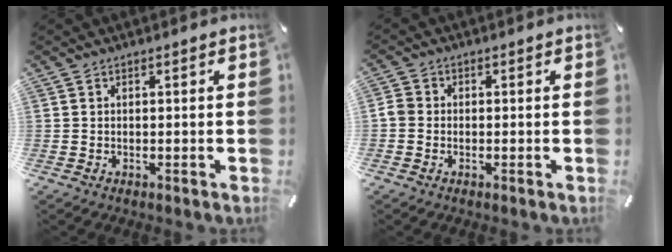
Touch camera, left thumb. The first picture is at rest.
{"total": 2.3, "force": [-0.9, 1.8, 0.9], "torque": [-0.017, 0.005, -0.017]}